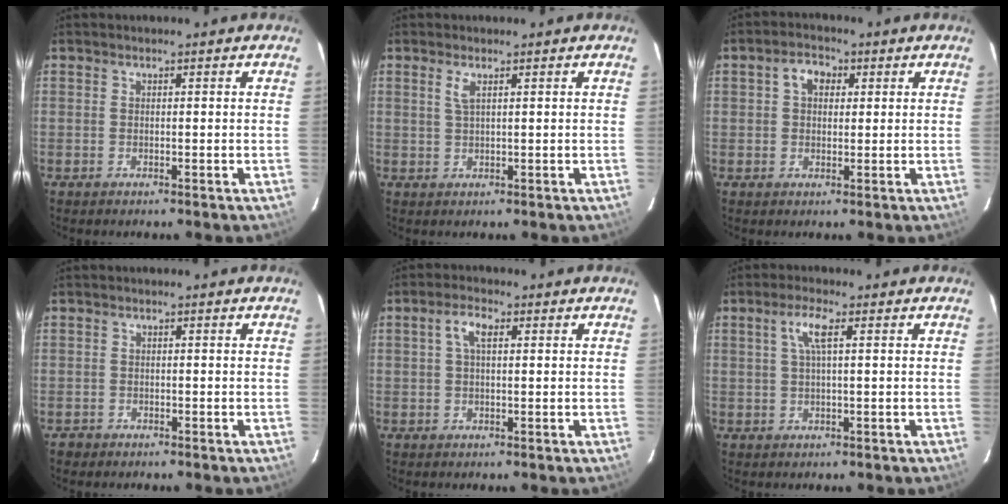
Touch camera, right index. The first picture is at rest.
{"total": 1.7, "force": [0.9, 0.3, 1.4], "torque": [-0.029, 0.000, 0.019]}
{"total": 4.0, "force": [1.1, 3.0, 2.4], "torque": [-0.040, 0.016, 0.019]}
{"total": 1.4, "force": [-0.8, 1.1, -0.1], "torque": [-0.002, 0.006, -0.012]}
{"total": 3.3, "force": [0.9, 1.4, 2.9], "torque": [-0.058, 0.011, 0.017]}
{"total": 3.7, "force": [1.1, 0.4, 3.5], "torque": [-0.072, 0.005, 0.022]}